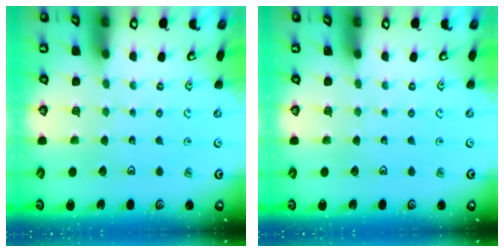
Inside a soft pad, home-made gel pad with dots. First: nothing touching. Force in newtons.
{"total": 0.0}